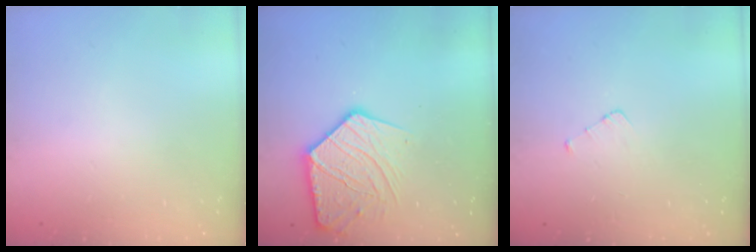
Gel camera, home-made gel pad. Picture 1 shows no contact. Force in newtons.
{"total": 14.5, "press": 14.4, "slide": 1.3}
{"total": 2.9, "press": 2.9, "slide": 0.2}